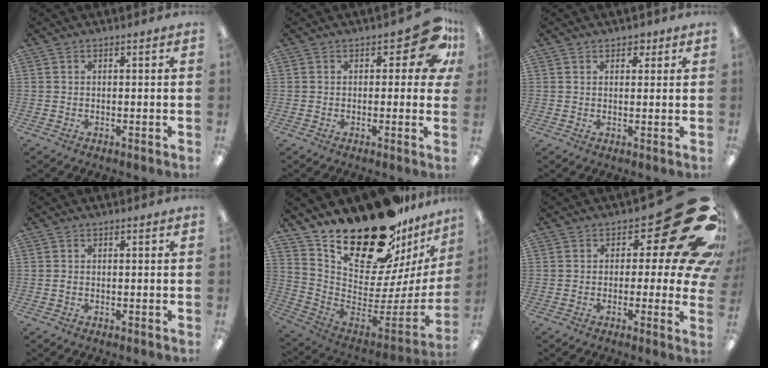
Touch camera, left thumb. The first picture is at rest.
{"total": 9.4, "force": [4.1, 4.3, 7.2], "torque": [-0.090, -0.009, 0.070]}
{"total": 2.6, "force": [1.8, 1.8, 0.7], "torque": [0.001, -0.003, 0.029]}
{"total": 0.6, "force": [0.1, 0.5, 0.4], "torque": [-0.008, 0.004, 0.000]}
{"total": 26.3, "force": [20.7, 10.1, 12.6], "torque": [-0.195, -0.154, 0.375]}
{"total": 19.6, "force": [9.3, 7.4, 15.6], "torque": [-0.194, -0.064, 0.149]}